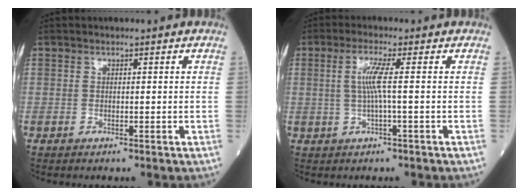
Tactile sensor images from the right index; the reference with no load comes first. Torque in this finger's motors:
{"motor_torque": [0.12, -0.08, 0.34, 0.09]}